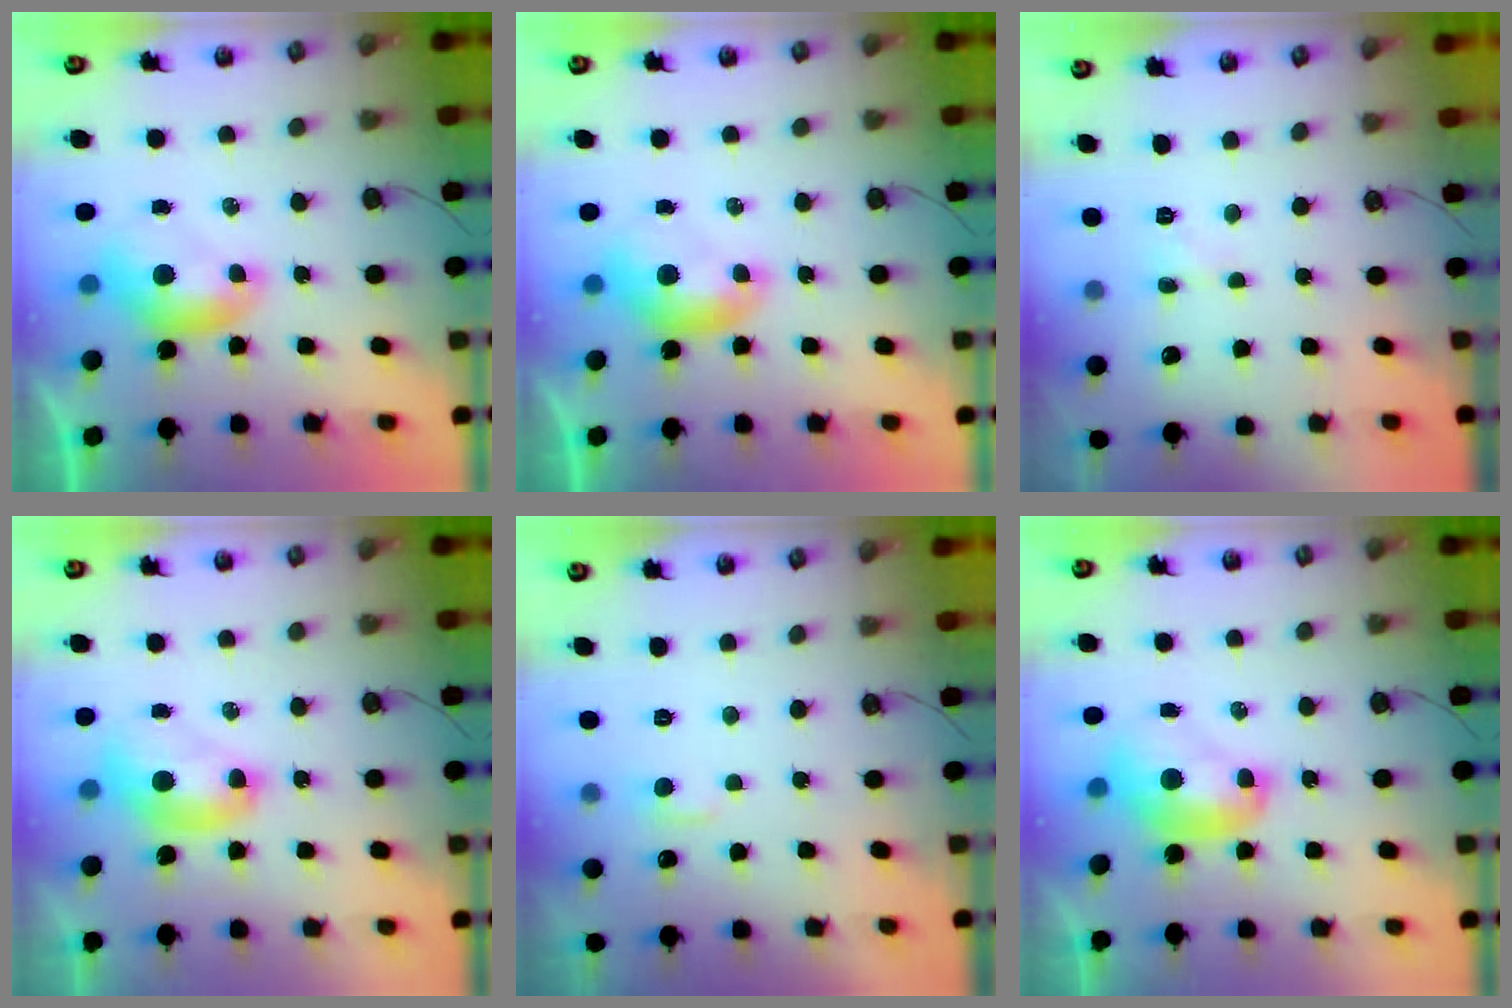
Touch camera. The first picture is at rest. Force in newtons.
{"total": 0.0}
{"total": 0.0}
{"total": 2.7, "press": 2.7, "slide": 0.1}
{"total": 2.5, "press": 2.5, "slide": 0.5}
{"total": 2.4, "press": 2.3, "slide": 0.3}